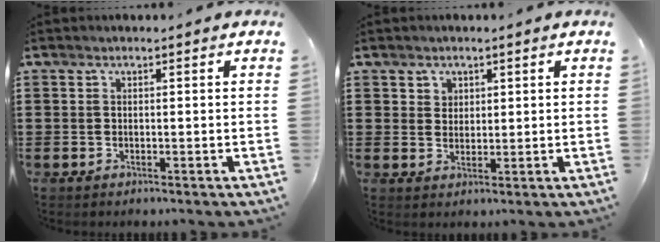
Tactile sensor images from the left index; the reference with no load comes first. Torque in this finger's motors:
{"motor_torque": [0.11, -0.21, 0.13, 0.00]}